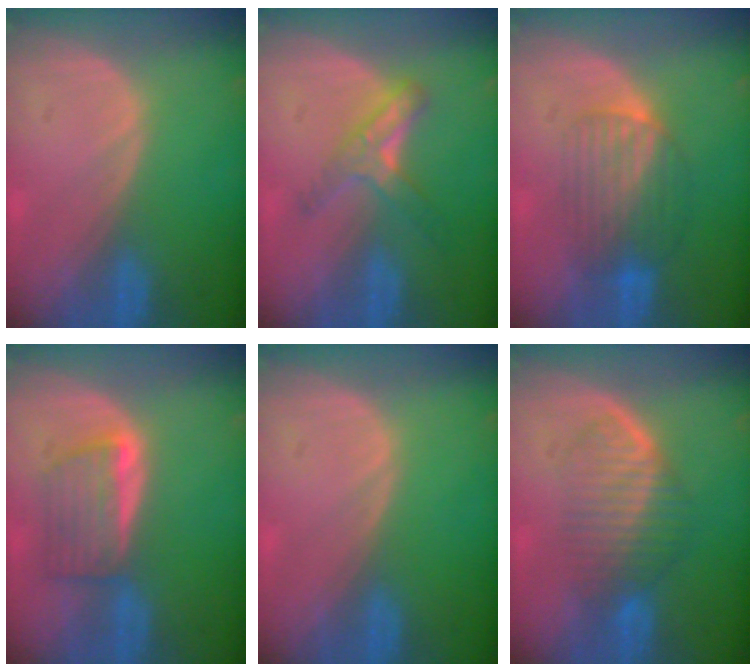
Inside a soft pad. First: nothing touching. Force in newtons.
{"total": 5.4, "press": 5.0, "slide": 2.1}
{"total": 6.4, "press": 6.3, "slide": 1.1}
{"total": 5.6, "press": 5.5, "slide": 1.4}
{"total": 0.0}
{"total": 6.3, "press": 6.2, "slide": 1.2}